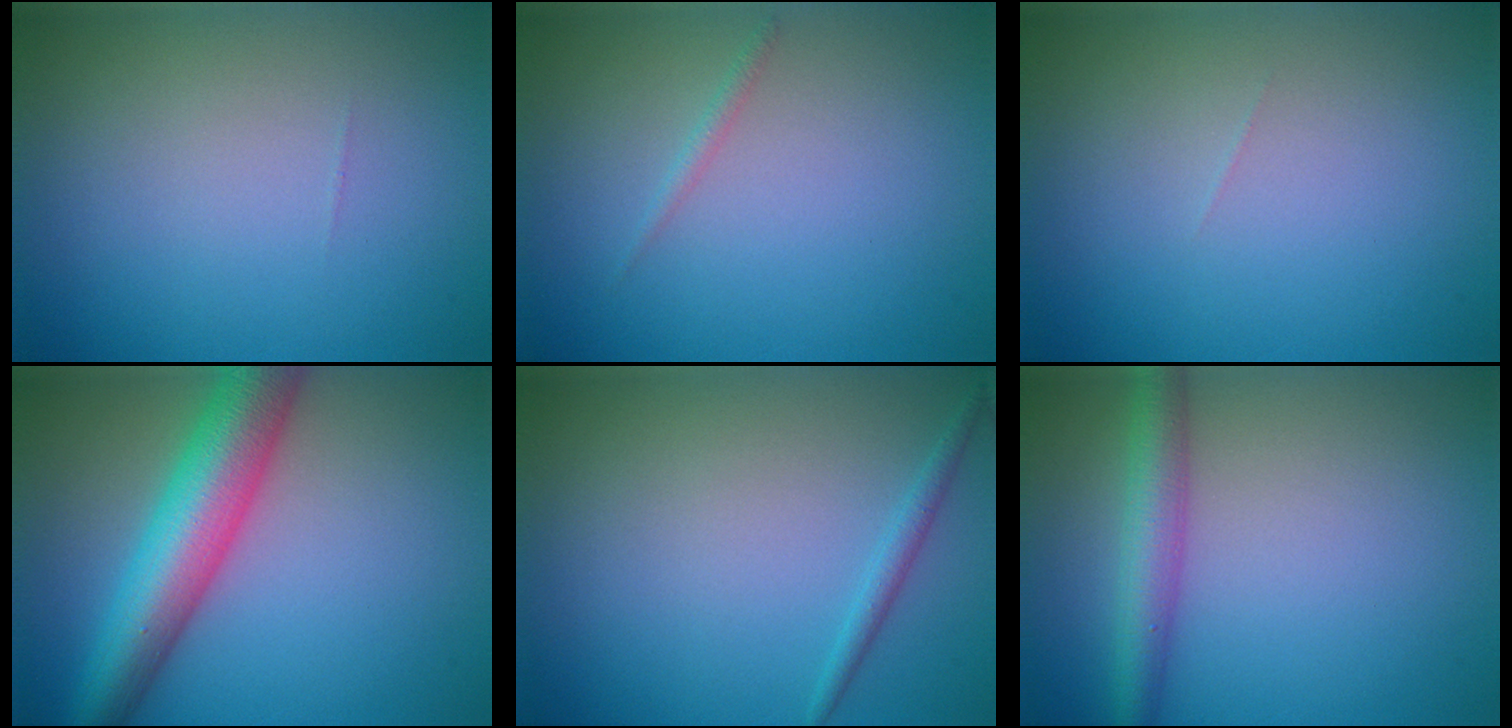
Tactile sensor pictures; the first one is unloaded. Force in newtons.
{"total": 0.7, "press": 0.7, "slide": 0.0}
{"total": 0.0}
{"total": 8.6, "press": 8.6, "slide": 0.4}
{"total": 1.2, "press": 1.2, "slide": 0.0}
{"total": 3.7, "press": 3.7, "slide": 0.1}